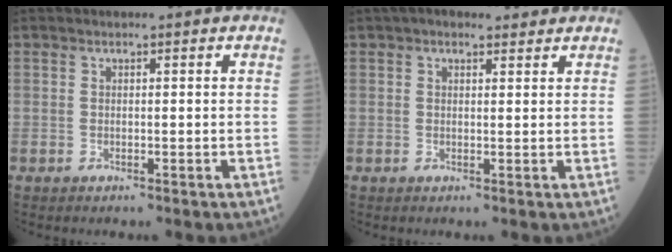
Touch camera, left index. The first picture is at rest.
{"total": 4.5, "force": [3.6, 1.7, 2.1], "torque": [-0.032, 0.032, 0.055]}